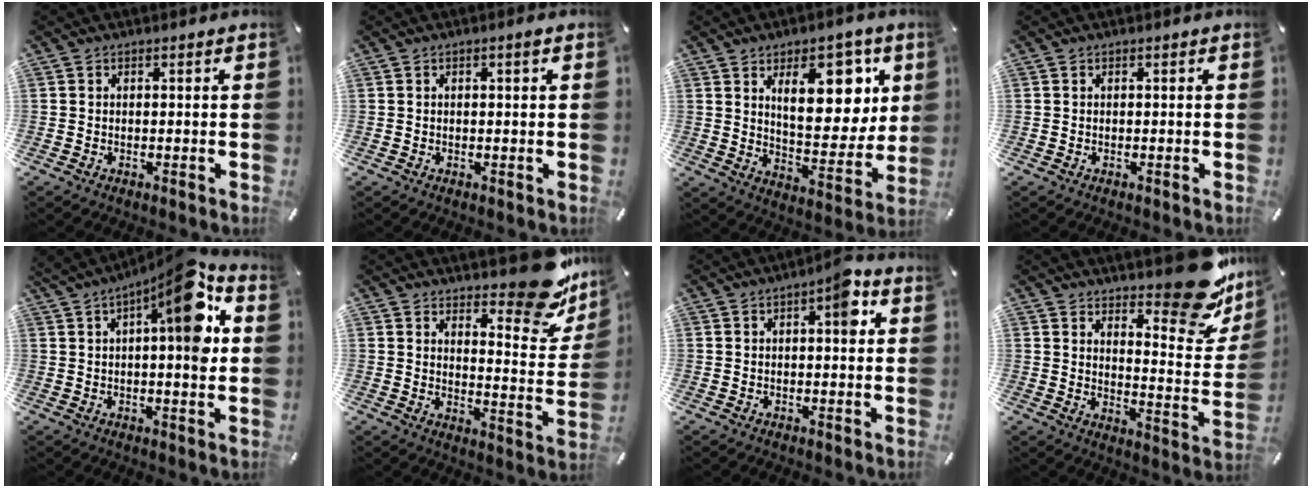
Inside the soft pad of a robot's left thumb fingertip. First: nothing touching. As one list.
[{"total": 1.2, "force": [0.4, 0.2, 1.1], "torque": [-0.023, 0.002, 0.005]}, {"total": 17.3, "force": [7.9, 9.2, 12.4], "torque": [-0.154, -0.039, 0.128]}, {"total": 0.0}, {"total": 14.6, "force": [4.6, 3.9, 13.3], "torque": [-0.182, -0.030, 0.064]}, {"total": 16.3, "force": [12.6, 6.4, 8.1], "torque": [-0.080, -0.116, 0.212]}, {"total": 5.8, "force": [1.4, 2.1, 5.3], "torque": [-0.057, -0.006, 0.011]}, {"total": 19.0, "force": [13.9, 7.5, 10.7], "torque": [-0.106, -0.129, 0.231]}]